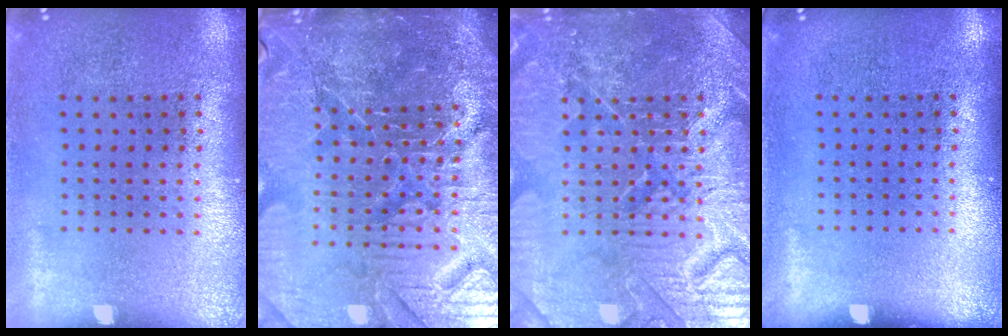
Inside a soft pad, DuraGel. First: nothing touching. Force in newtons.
{"total": 6.5, "press": 5.9, "slide": 2.8}
{"total": 7.9, "press": 7.8, "slide": 0.9}
{"total": 0.0}